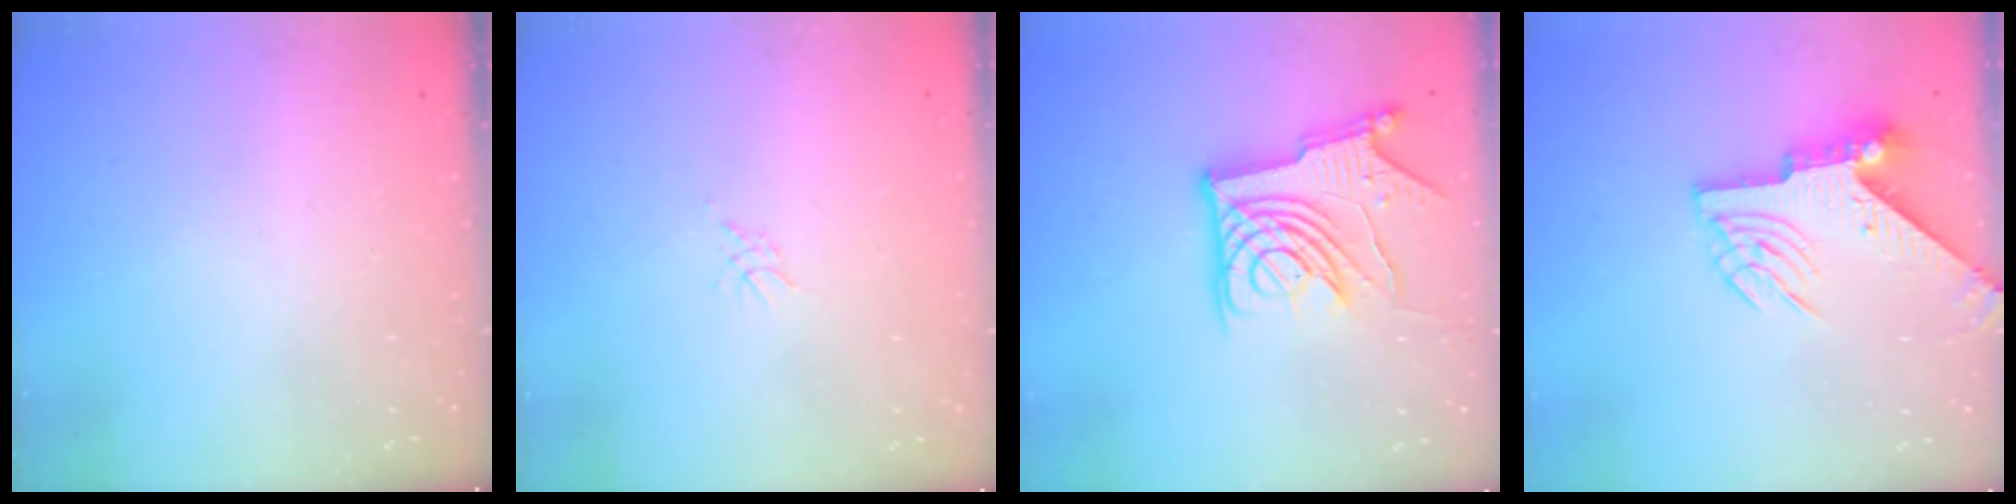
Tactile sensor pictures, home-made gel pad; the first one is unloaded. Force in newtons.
{"total": 2.1, "press": 2.1, "slide": 0.5}
{"total": 14.9, "press": 14.8, "slide": 1.8}
{"total": 7.8, "press": 7.7, "slide": 1.3}